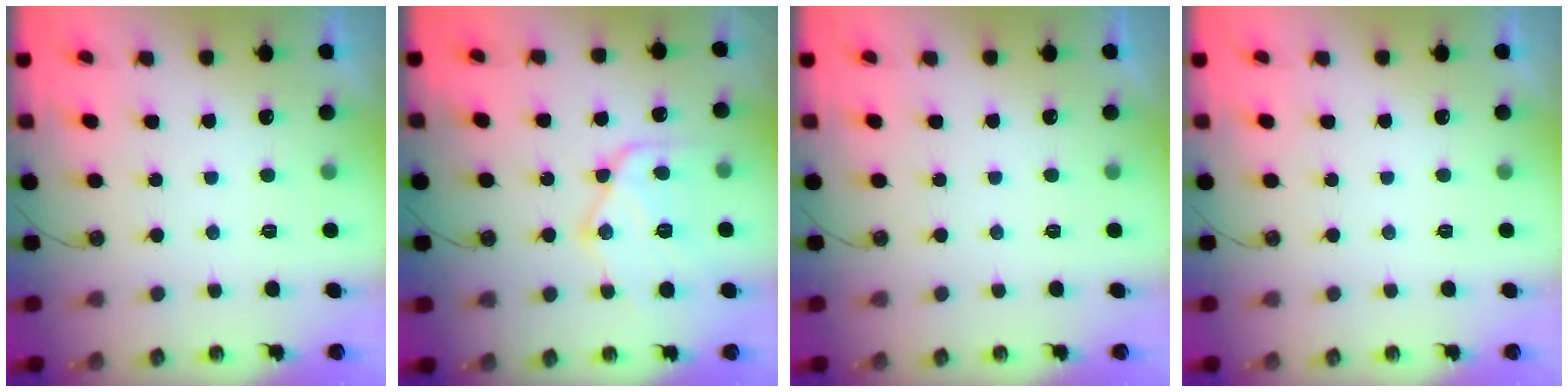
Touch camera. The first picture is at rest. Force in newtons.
{"total": 16.9, "press": 16.8, "slide": 1.5}
{"total": 0.0}
{"total": 0.0}